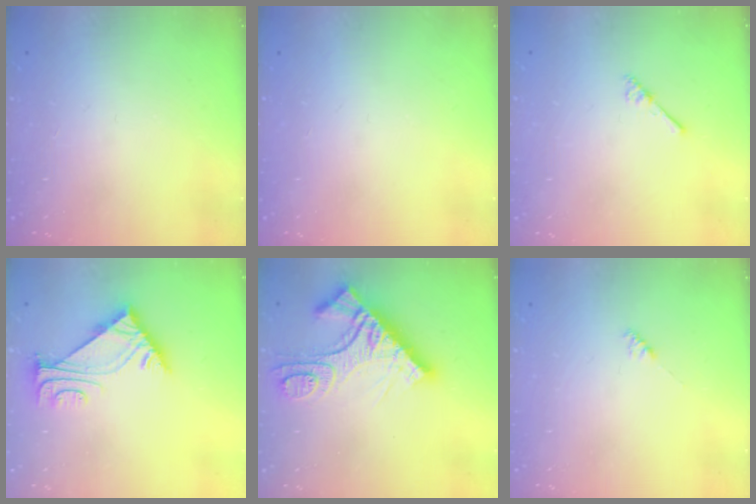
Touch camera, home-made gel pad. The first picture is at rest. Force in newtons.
{"total": 0.0}
{"total": 3.0, "press": 3.0, "slide": 0.3}
{"total": 6.1, "press": 6.0, "slide": 1.1}
{"total": 15.9, "press": 15.8, "slide": 1.7}
{"total": 2.1, "press": 2.0, "slide": 0.5}